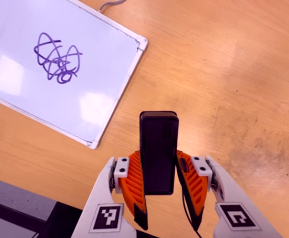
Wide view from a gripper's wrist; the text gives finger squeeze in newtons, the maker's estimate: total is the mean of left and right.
{"total": 4.1, "left": 2.5, "right": 5.6}